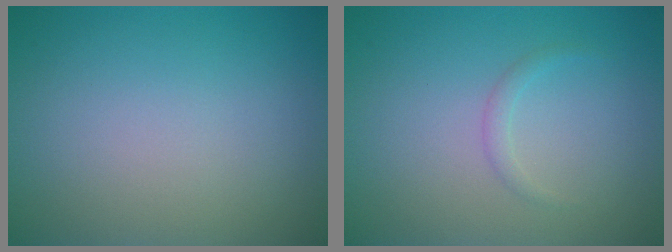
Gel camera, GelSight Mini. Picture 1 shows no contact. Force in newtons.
{"total": 0.8, "press": 0.8, "slide": 0.1}